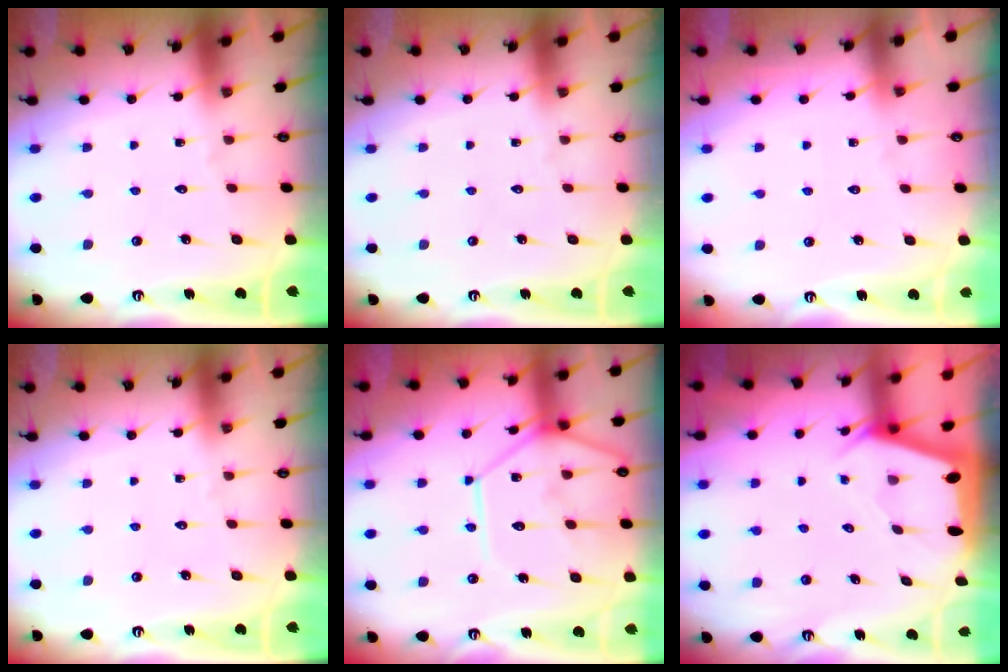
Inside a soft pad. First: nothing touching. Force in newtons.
{"total": 0.0}
{"total": 2.6, "press": 2.6, "slide": 0.4}
{"total": 0.0}
{"total": 14.8, "press": 14.7, "slide": 1.4}
{"total": 1.9, "press": 1.9, "slide": 0.3}